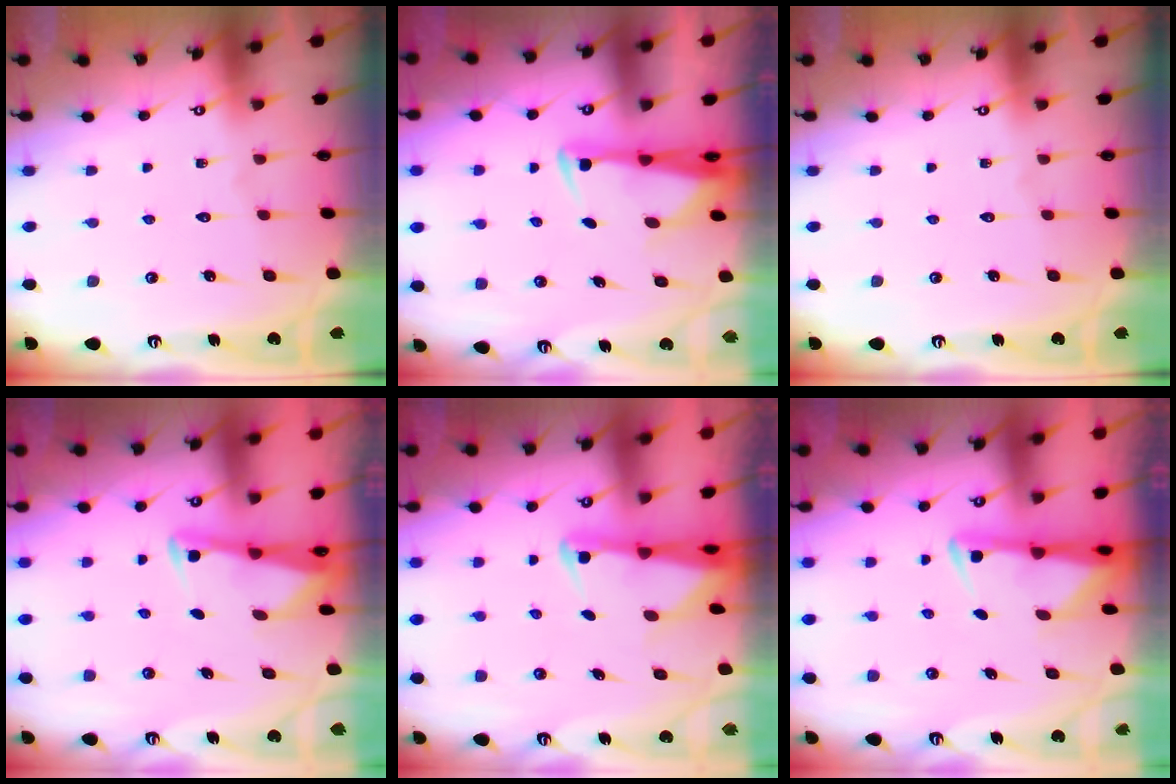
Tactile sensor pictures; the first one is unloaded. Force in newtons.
{"total": 2.8, "press": 2.6, "slide": 0.9}
{"total": 0.0}
{"total": 2.7, "press": 2.7, "slide": 0.2}
{"total": 2.5, "press": 2.5, "slide": 0.5}
{"total": 3.0, "press": 3.0, "slide": 0.6}